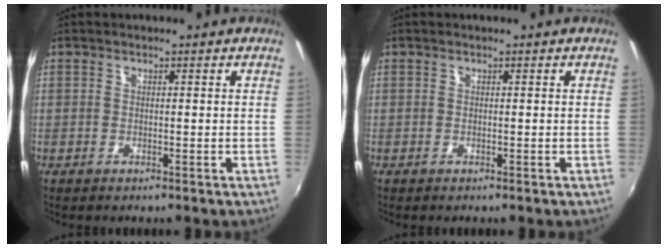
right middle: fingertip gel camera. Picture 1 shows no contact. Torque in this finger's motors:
{"motor_torque": [0.21, -0.21, 0.07, 0.00]}